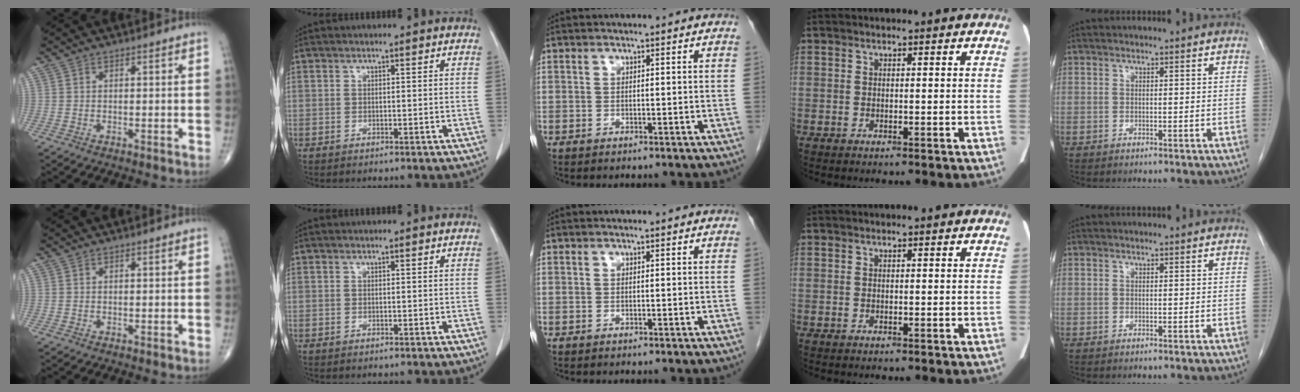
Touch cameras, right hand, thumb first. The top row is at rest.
{}